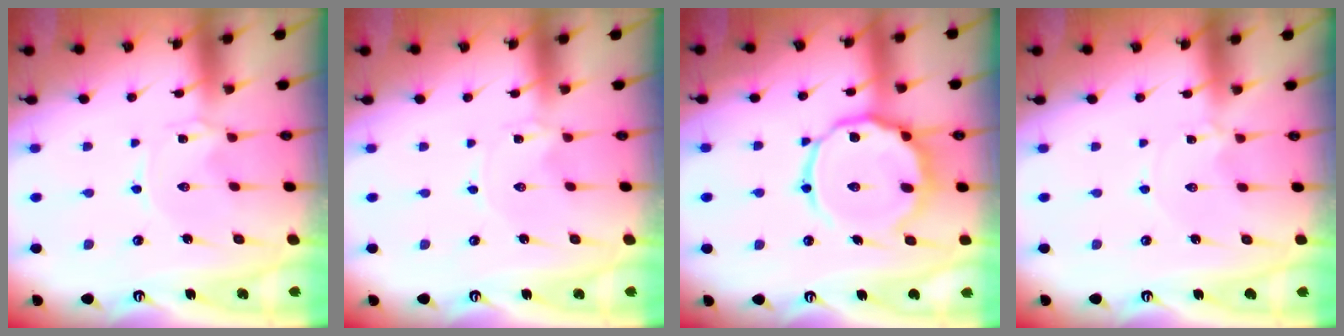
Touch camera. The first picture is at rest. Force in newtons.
{"total": 0.0}
{"total": 14.5, "press": 14.5, "slide": 1.4}
{"total": 1.2, "press": 1.1, "slide": 0.3}